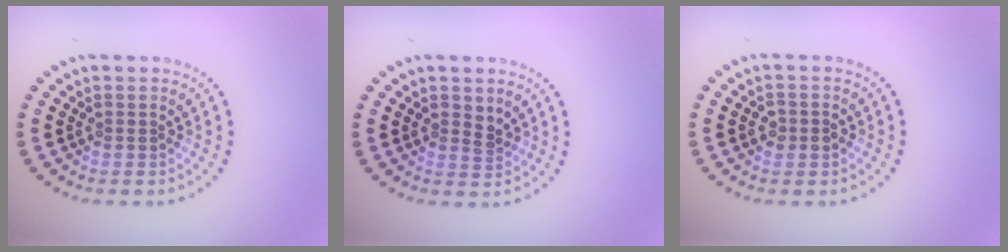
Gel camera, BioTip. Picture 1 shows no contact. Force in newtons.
{"total": 1.3, "press": 1.2, "slide": 0.6}
{"total": 1.6, "press": 1.5, "slide": 0.1}